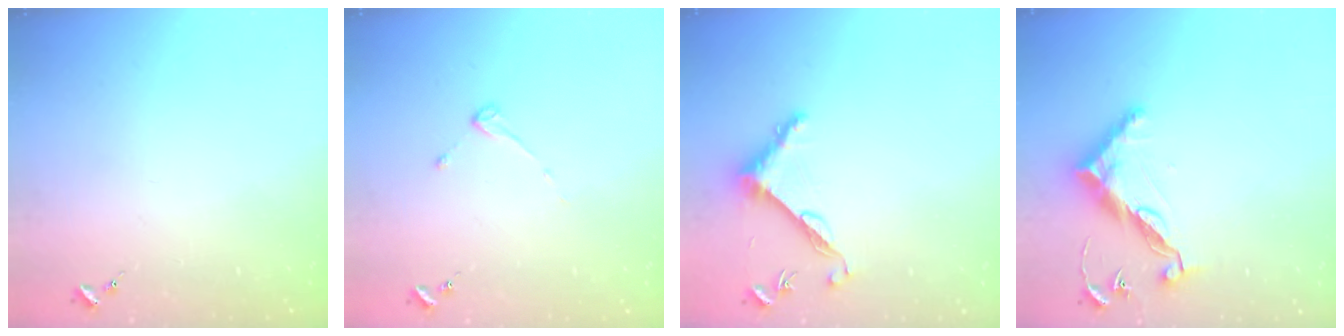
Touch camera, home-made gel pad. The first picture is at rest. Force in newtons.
{"total": 2.7, "press": 2.7, "slide": 0.3}
{"total": 7.5, "press": 7.5, "slide": 0.5}
{"total": 12.1, "press": 12.0, "slide": 0.4}